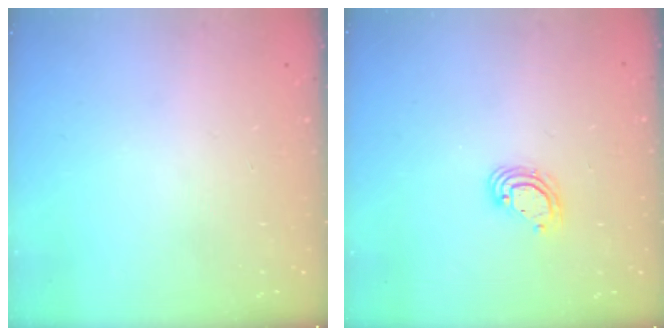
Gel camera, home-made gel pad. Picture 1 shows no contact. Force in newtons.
{"total": 5.7, "press": 5.7, "slide": 0.5}